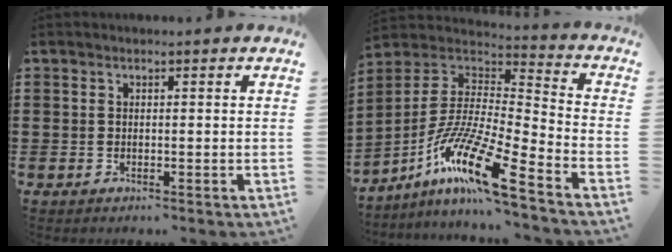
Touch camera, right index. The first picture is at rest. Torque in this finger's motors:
{"motor_torque": [-0.18, 1.13, 0.94, 0.21]}